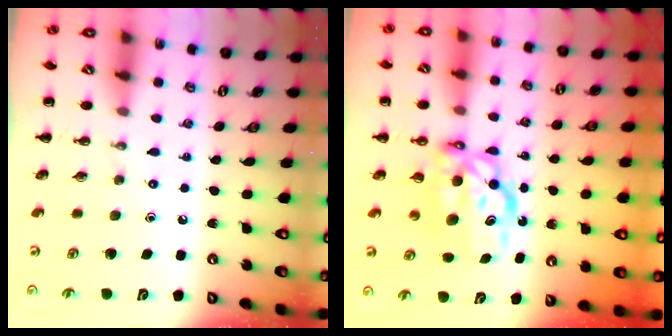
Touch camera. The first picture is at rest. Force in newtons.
{"total": 8.5, "press": 8.3, "slide": 1.7}